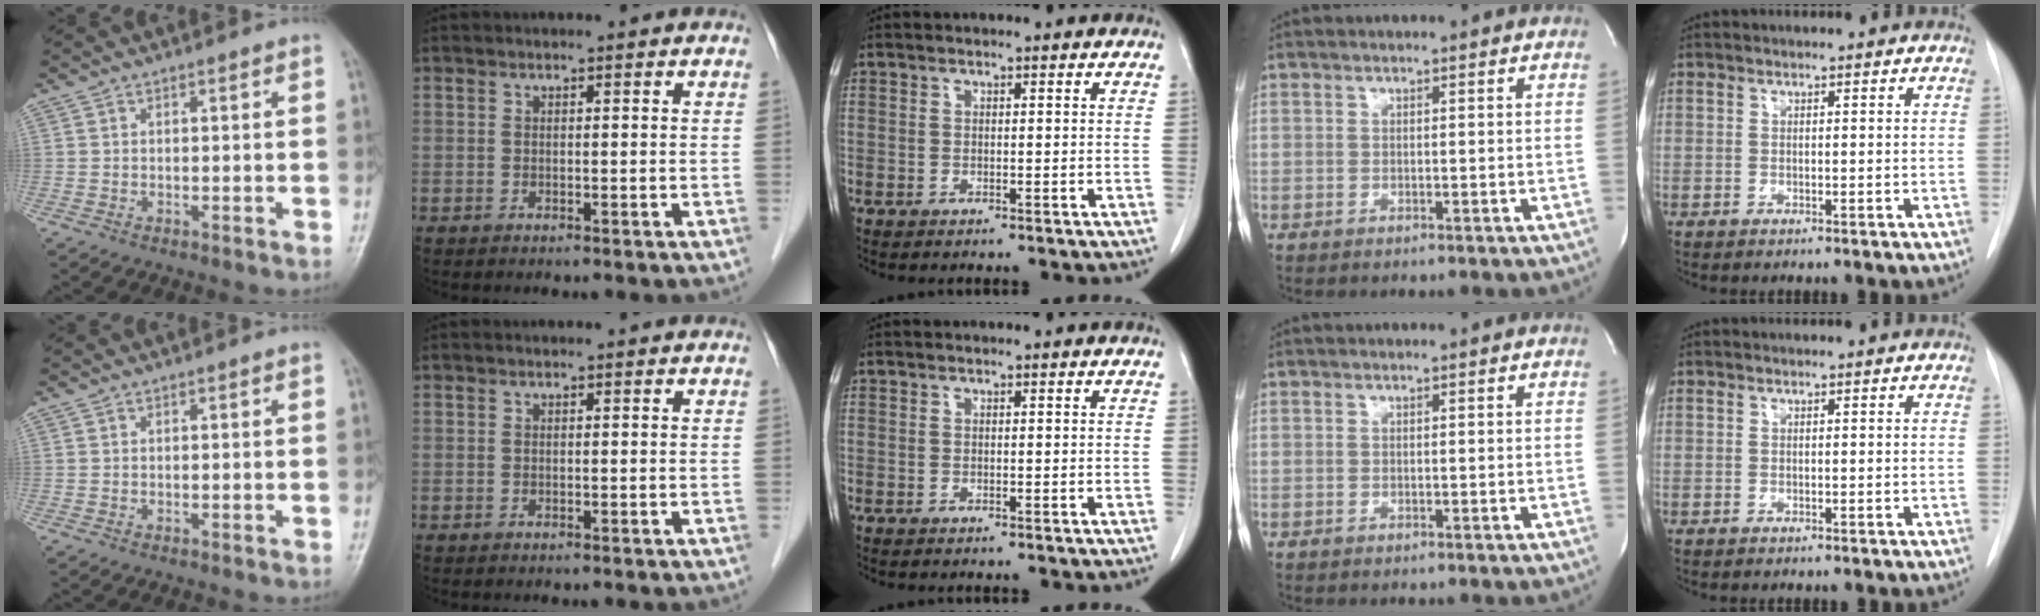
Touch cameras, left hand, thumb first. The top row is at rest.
{}